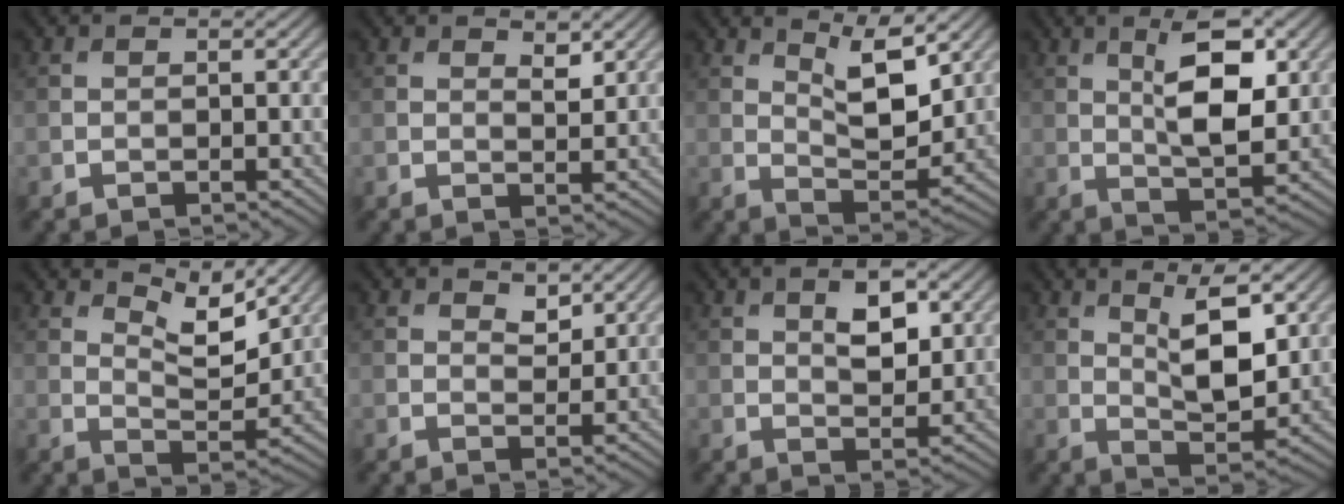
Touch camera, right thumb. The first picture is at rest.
{"total": 1.9, "force": [1.4, 0.6, 1.2], "torque": [-0.020, -0.005, 0.027]}
{"total": 8.2, "force": [4.5, 2.8, 6.2], "torque": [-0.102, -0.011, 0.077]}
{"total": 8.4, "force": [2.4, 3.1, 7.5], "torque": [-0.127, 0.001, 0.041]}
{"total": 7.1, "force": [5.1, 2.1, 4.4], "torque": [-0.087, -0.008, 0.086]}
{"total": 2.2, "force": [1.5, 1.1, 1.2], "torque": [-0.019, -0.005, 0.027]}
{"total": 5.3, "force": [2.1, 2.6, 4.2], "torque": [-0.068, -0.004, 0.035]}
{"total": 7.7, "force": [3.0, 2.8, 6.6], "torque": [-0.112, -0.008, 0.058]}